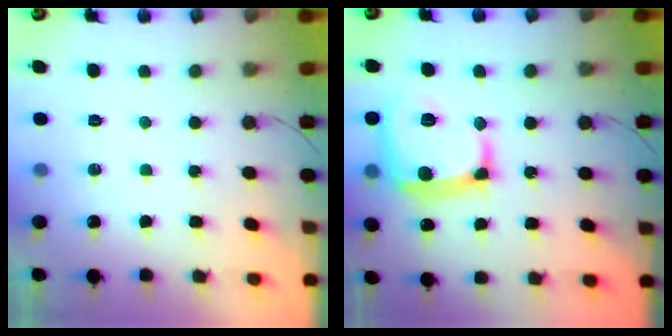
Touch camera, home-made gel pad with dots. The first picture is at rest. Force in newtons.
{"total": 17.8, "press": 17.7, "slide": 1.6}